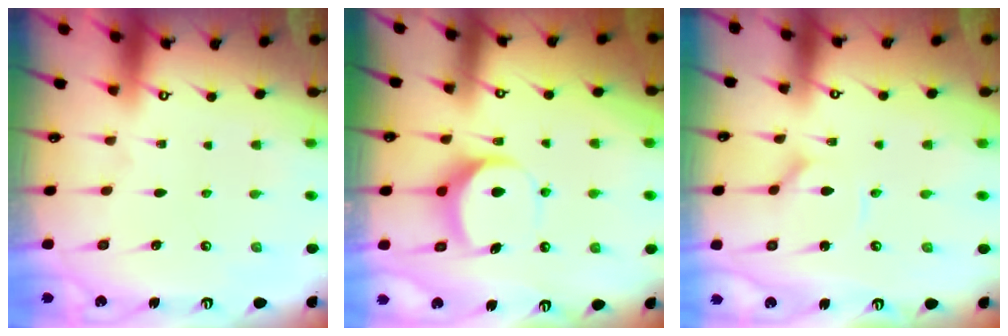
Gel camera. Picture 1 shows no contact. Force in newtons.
{"total": 8.3, "press": 8.2, "slide": 0.9}
{"total": 2.1, "press": 2.1, "slide": 0.3}